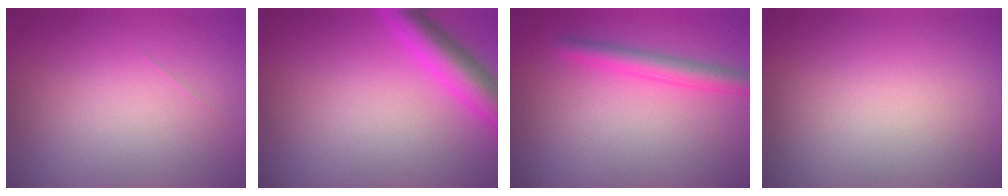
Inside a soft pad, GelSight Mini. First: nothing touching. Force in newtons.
{"total": 4.5, "press": 4.5, "slide": 0.2}
{"total": 2.8, "press": 2.8, "slide": 0.1}
{"total": 0.0}